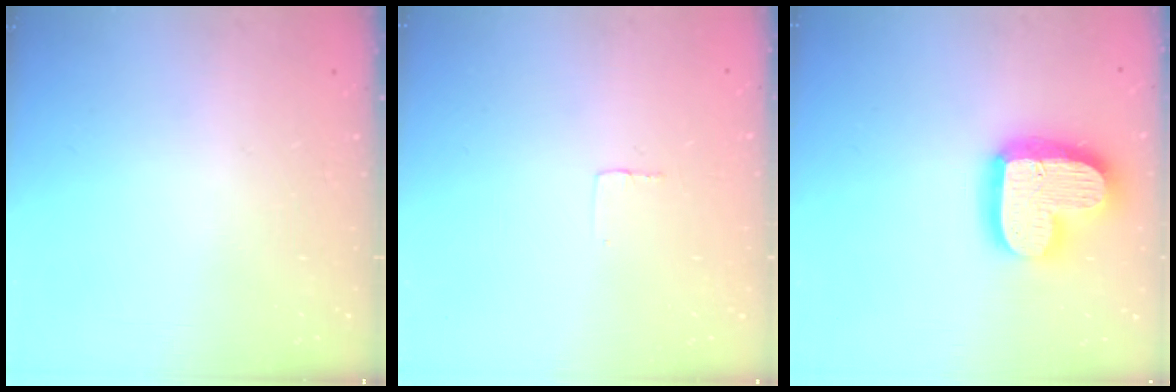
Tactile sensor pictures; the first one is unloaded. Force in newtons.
{"total": 2.4, "press": 2.4, "slide": 0.1}
{"total": 19.2, "press": 19.1, "slide": 1.4}